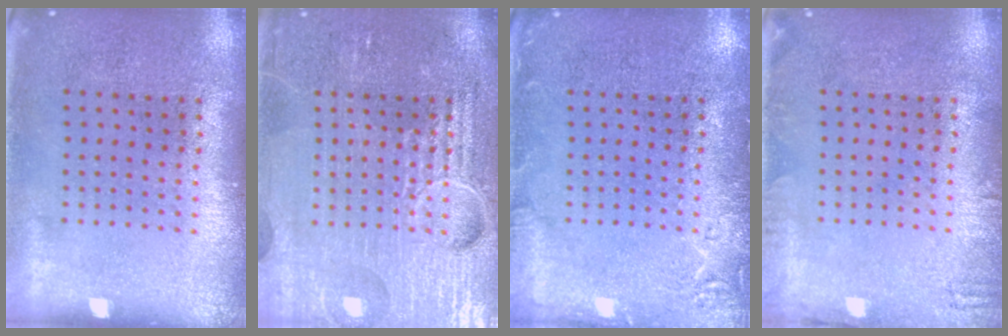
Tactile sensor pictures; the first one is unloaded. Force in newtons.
{"total": 7.2, "press": 7.2, "slide": 0.8}
{"total": 2.0, "press": 2.0, "slide": 0.4}
{"total": 1.4, "press": 1.3, "slide": 0.2}